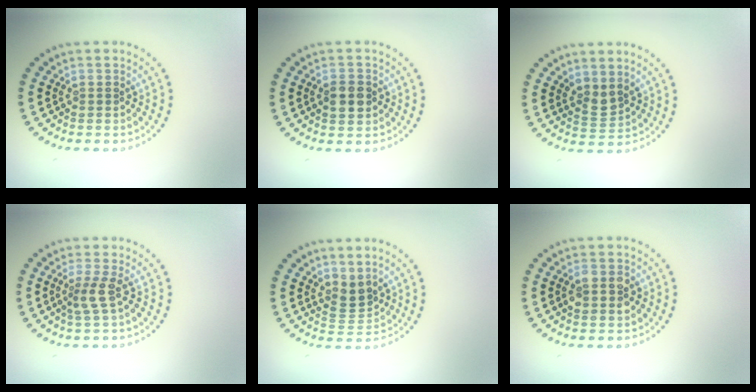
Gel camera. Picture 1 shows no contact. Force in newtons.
{"total": 2.7, "press": 2.7, "slide": 0.3}
{"total": 1.8, "press": 1.4, "slide": 1.2}
{"total": 2.1, "press": 1.6, "slide": 1.3}
{"total": 2.3, "press": 1.6, "slide": 1.6}
{"total": 2.7, "press": 2.7, "slide": 0.2}